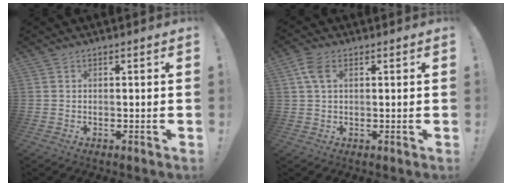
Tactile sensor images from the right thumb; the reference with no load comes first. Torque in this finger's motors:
{"motor_torque": [0.15, 0.15, 0.13, -0.06, 0.00]}